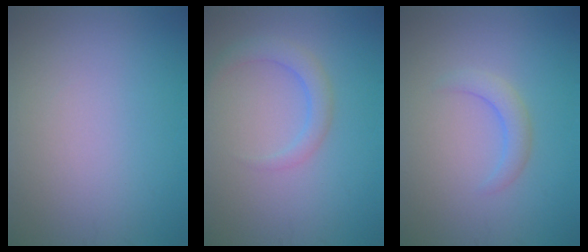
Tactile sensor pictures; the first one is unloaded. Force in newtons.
{"total": 2.2, "press": 2.2, "slide": 0.1}
{"total": 2.0, "press": 2.0, "slide": 0.3}